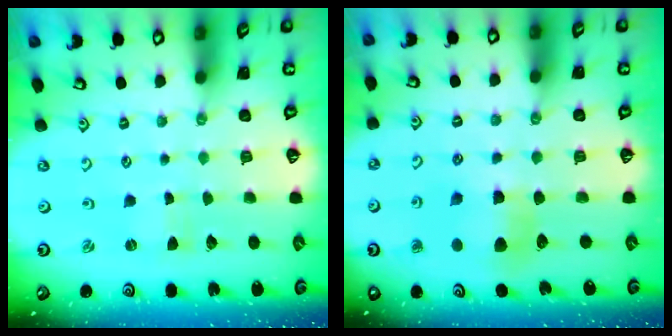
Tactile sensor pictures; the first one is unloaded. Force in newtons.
{"total": 7.5, "press": 7.4, "slide": 0.9}